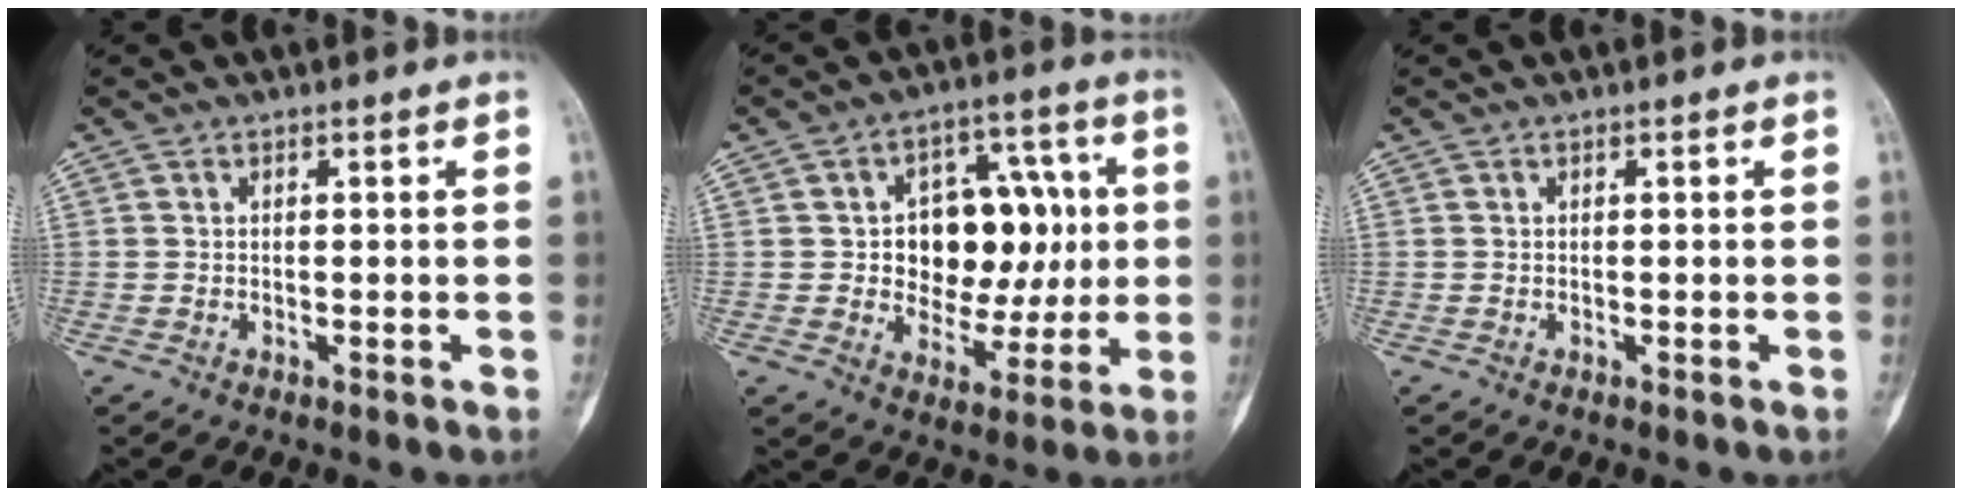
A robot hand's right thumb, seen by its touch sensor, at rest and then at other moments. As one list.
[{"total": 15.8, "force": [1.2, 11.0, 11.3], "torque": [-0.103, 0.022, 0.025]}, {"total": 0.0}]